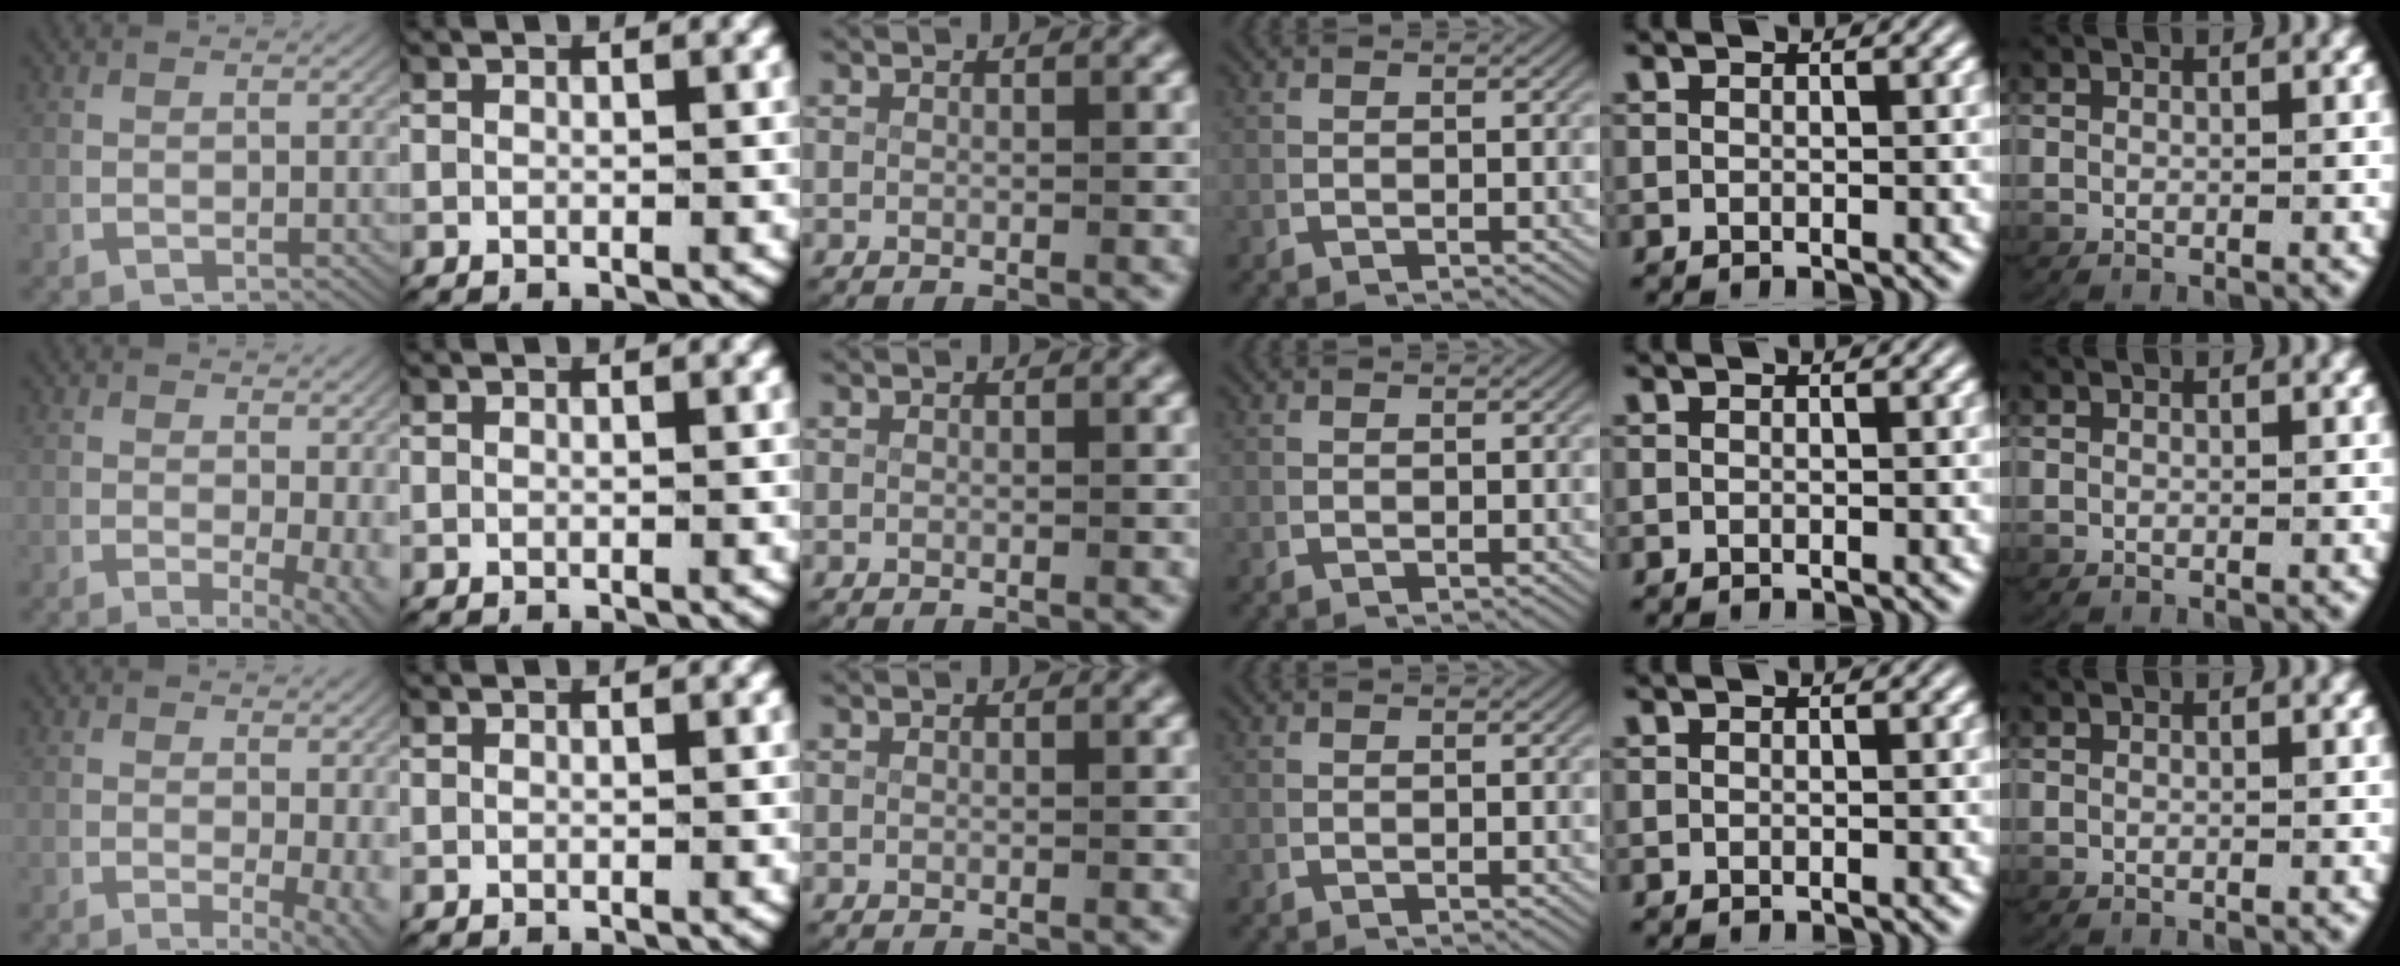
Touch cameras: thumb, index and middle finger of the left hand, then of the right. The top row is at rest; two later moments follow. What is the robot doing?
{"motion": "lift_and_place", "object": "map"}